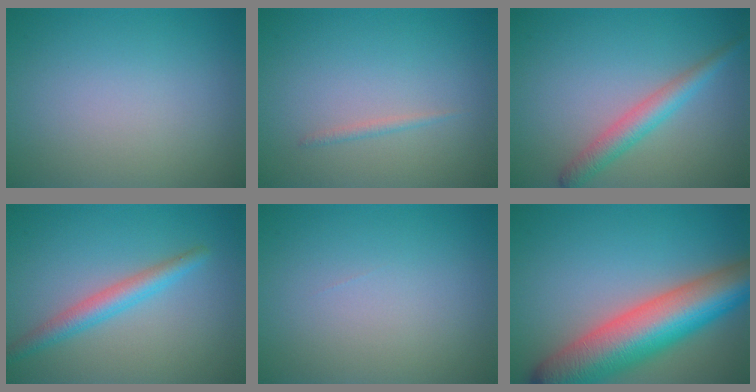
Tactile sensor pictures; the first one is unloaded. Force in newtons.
{"total": 0.7, "press": 0.7, "slide": 0.1}
{"total": 2.8, "press": 2.8, "slide": 0.1}
{"total": 2.9, "press": 2.9, "slide": 0.1}
{"total": 0.0}
{"total": 11.5, "press": 11.5, "slide": 0.4}